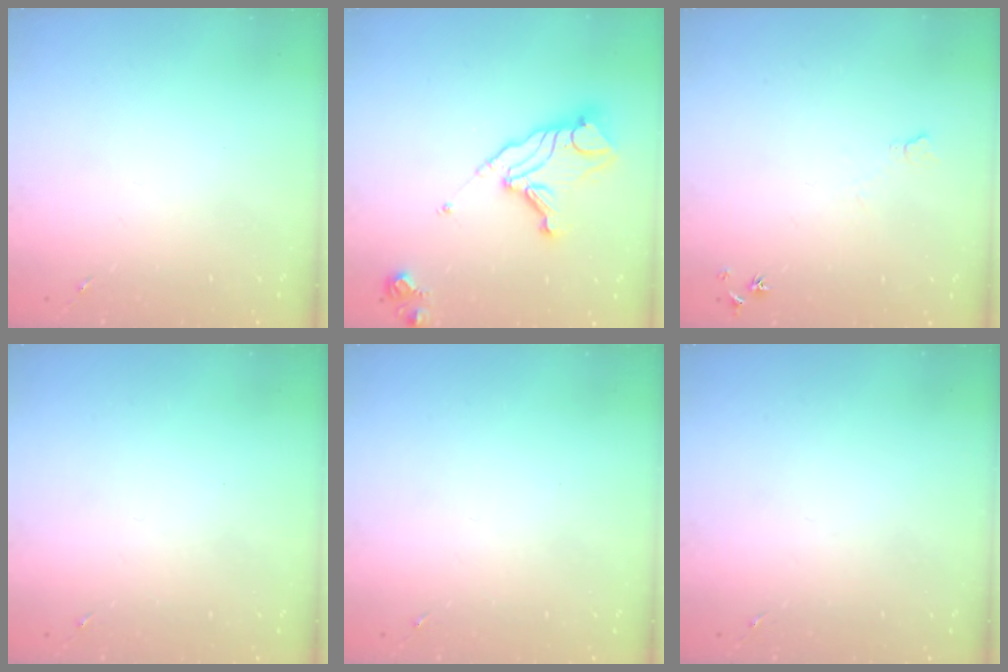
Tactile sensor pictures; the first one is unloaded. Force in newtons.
{"total": 14.9, "press": 14.8, "slide": 1.5}
{"total": 6.5, "press": 6.4, "slide": 0.8}
{"total": 0.0}
{"total": 0.0}
{"total": 0.0}